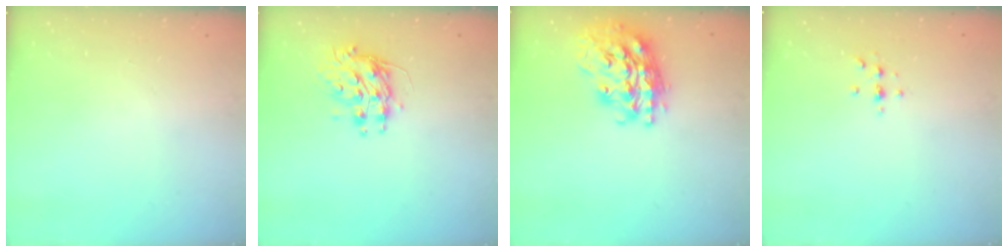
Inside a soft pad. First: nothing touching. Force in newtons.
{"total": 9.0, "press": 9.0, "slide": 0.5}
{"total": 22.6, "press": 22.6, "slide": 1.8}
{"total": 2.8, "press": 2.7, "slide": 0.3}